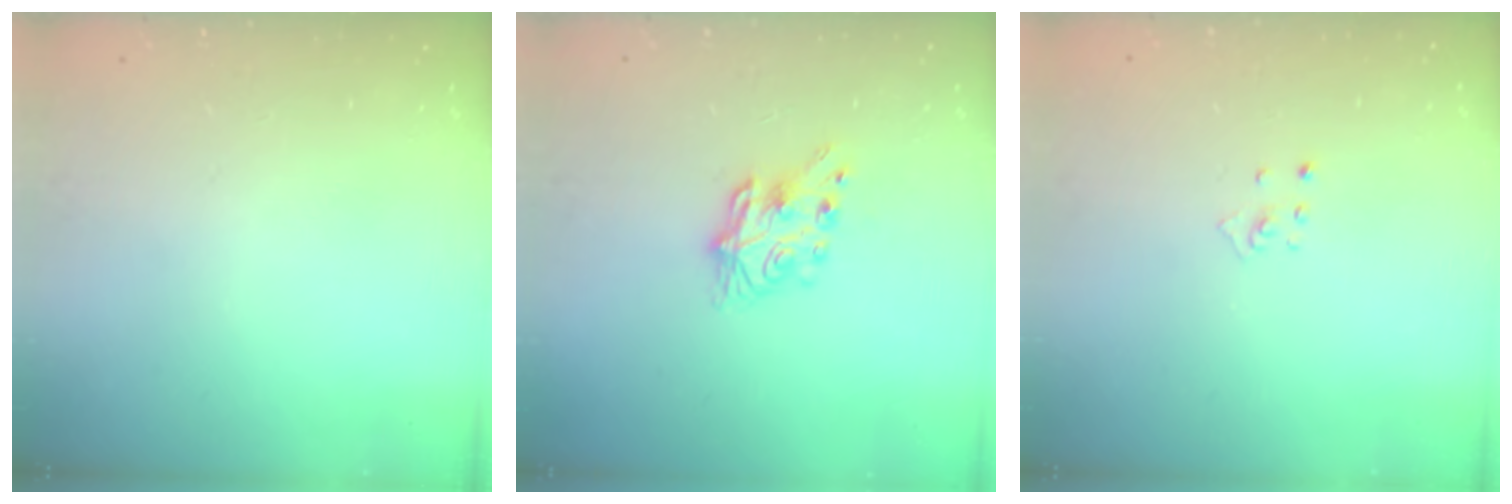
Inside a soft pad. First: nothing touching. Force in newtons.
{"total": 7.2, "press": 7.2, "slide": 0.4}
{"total": 2.9, "press": 2.9, "slide": 0.3}